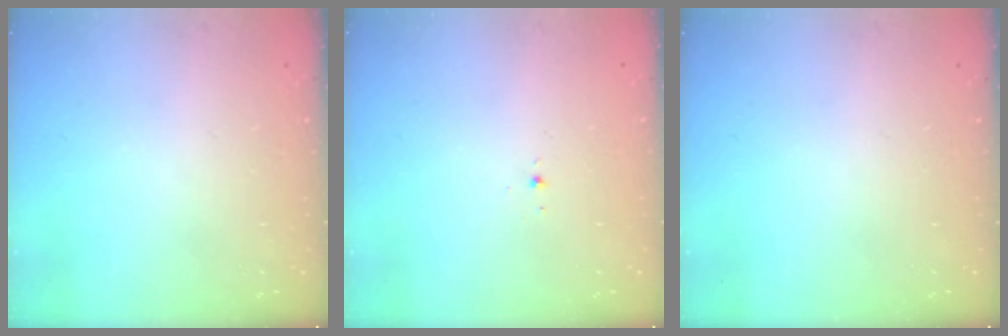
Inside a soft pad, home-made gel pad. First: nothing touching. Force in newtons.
{"total": 2.9, "press": 2.8, "slide": 0.8}
{"total": 0.0}